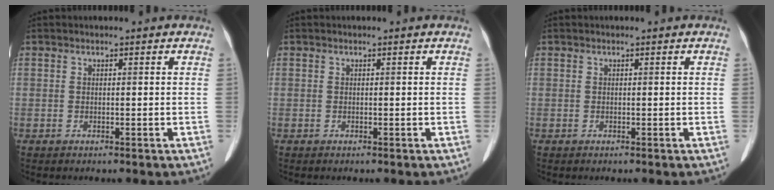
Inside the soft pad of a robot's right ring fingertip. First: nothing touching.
{"total": 0.0}
{"total": 0.0}